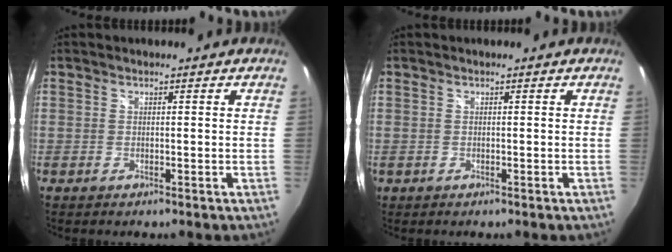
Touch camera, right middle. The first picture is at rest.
{"total": 0.6, "force": [-0.2, 0.5, 0.2], "torque": [-0.003, -0.002, -0.003]}